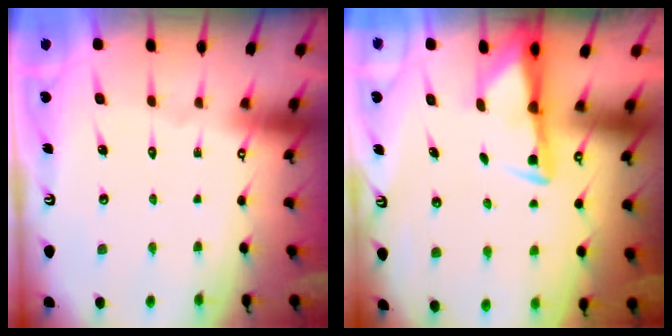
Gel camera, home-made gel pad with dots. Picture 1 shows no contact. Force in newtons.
{"total": 3.0, "press": 2.9, "slide": 0.5}